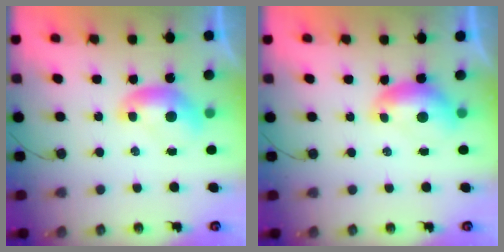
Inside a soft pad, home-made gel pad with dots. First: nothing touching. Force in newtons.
{"total": 0.0}